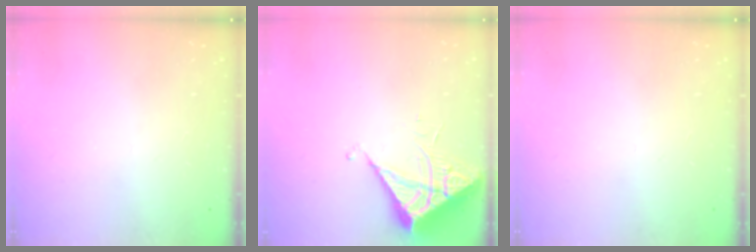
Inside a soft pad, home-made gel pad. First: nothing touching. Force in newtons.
{"total": 6.3, "press": 6.3, "slide": 0.2}
{"total": 0.0}